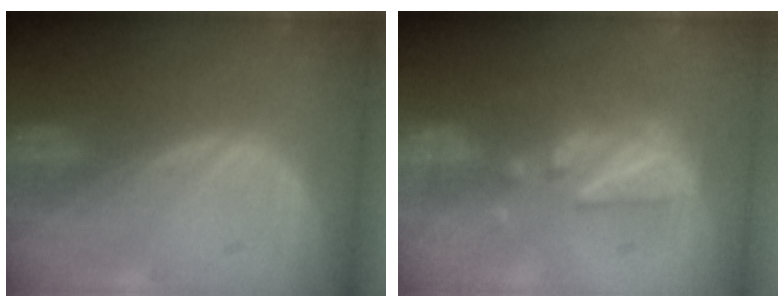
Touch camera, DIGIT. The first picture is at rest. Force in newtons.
{"total": 8.7, "press": 7.7, "slide": 3.9}